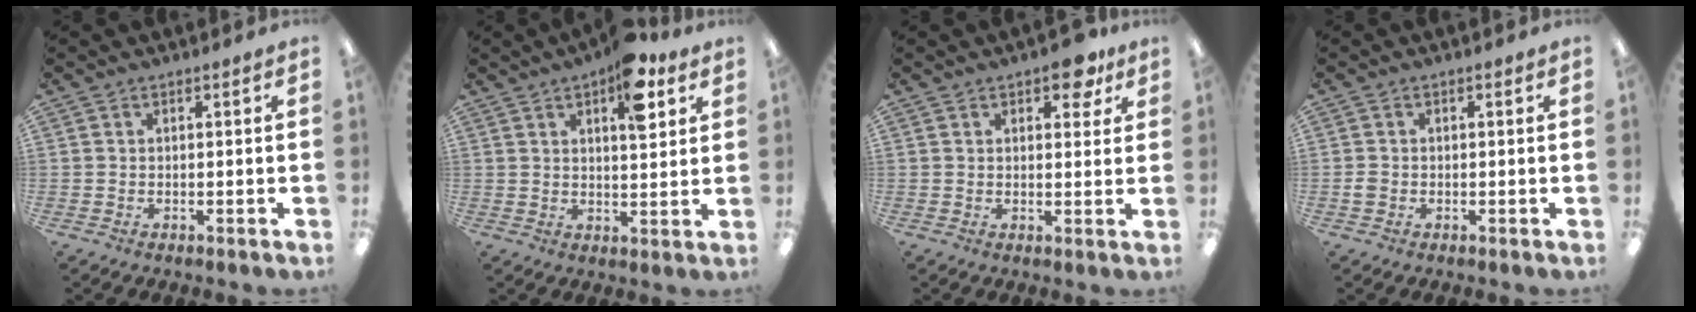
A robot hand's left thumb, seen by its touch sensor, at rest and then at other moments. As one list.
[{"total": 11.0, "force": [6.1, 4.5, 7.9], "torque": [-0.102, -0.023, 0.098]}, {"total": 6.3, "force": [4.0, 3.0, 3.8], "torque": [-0.036, -0.015, 0.062]}, {"total": 1.4, "force": [-0.3, 1.2, 0.7], "torque": [-0.012, 0.004, -0.007]}]